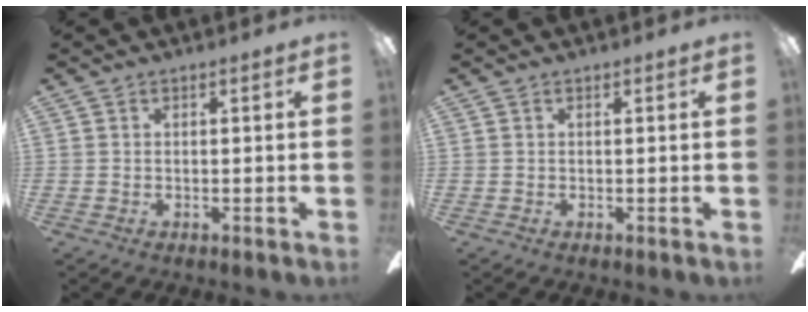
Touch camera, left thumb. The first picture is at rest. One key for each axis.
{"total": 0.0}